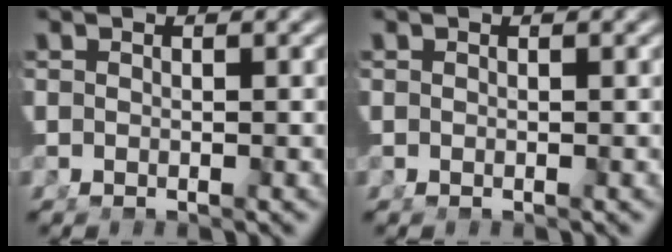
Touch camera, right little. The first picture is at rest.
{"total": 0.0}